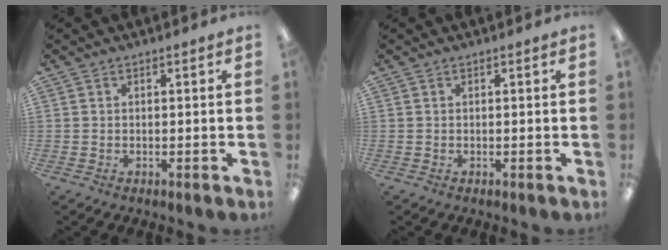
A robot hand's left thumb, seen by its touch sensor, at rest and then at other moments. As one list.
[{"total": 0.0}]